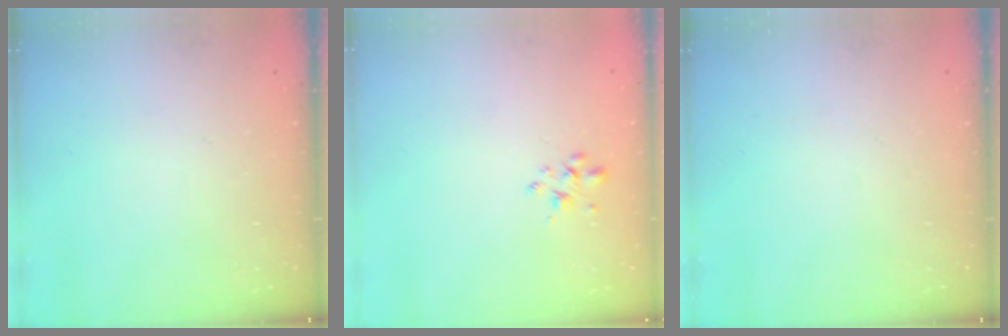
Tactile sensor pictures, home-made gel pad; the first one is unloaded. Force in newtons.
{"total": 2.6, "press": 2.5, "slide": 0.7}
{"total": 0.0}